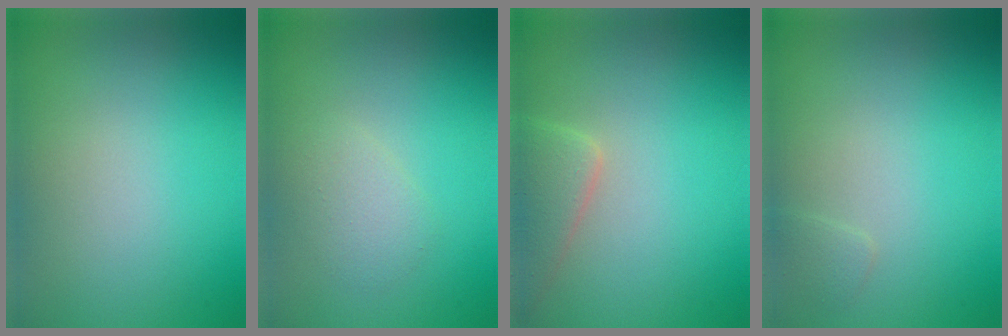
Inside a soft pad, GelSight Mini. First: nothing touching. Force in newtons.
{"total": 1.6, "press": 1.6, "slide": 0.1}
{"total": 2.9, "press": 2.9, "slide": 0.3}
{"total": 0.8, "press": 0.8, "slide": 0.0}